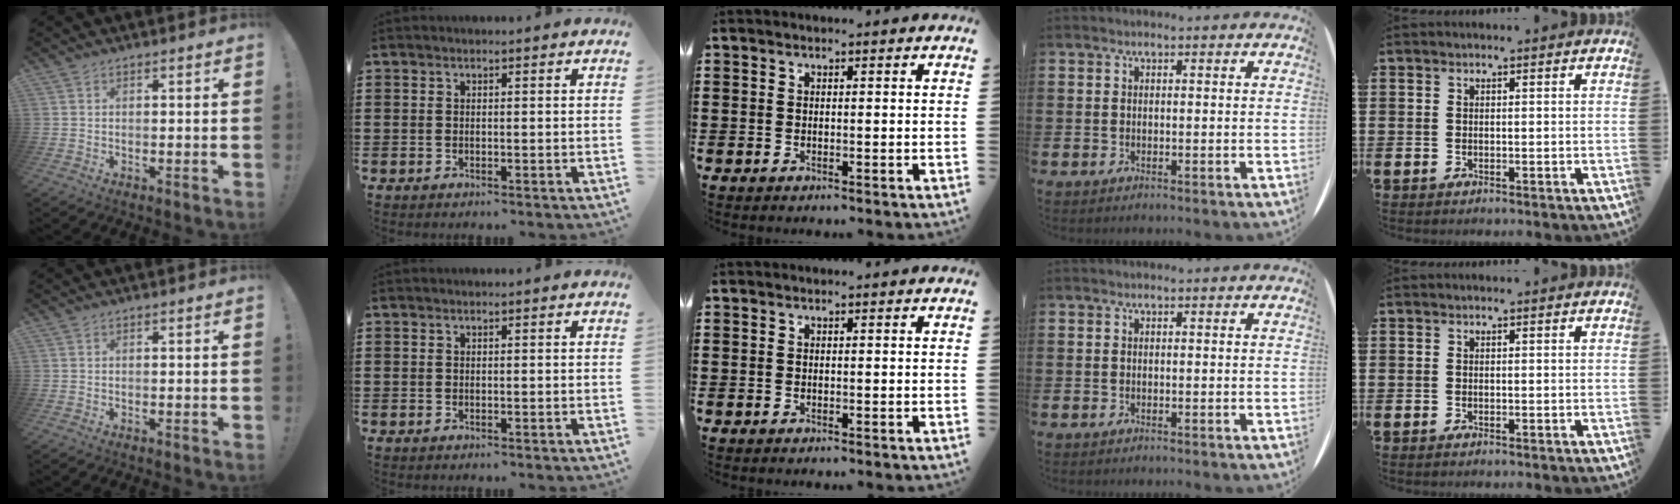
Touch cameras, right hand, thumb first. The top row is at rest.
{}